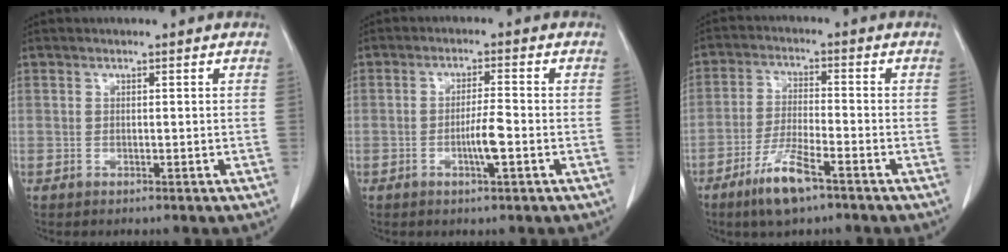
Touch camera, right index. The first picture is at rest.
{"total": 4.1, "force": [-1.2, 0.1, 3.9], "torque": [-0.068, -0.002, -0.021]}
{"total": 7.9, "force": [-5.1, 1.2, 5.9], "torque": [-0.121, -0.013, -0.093]}